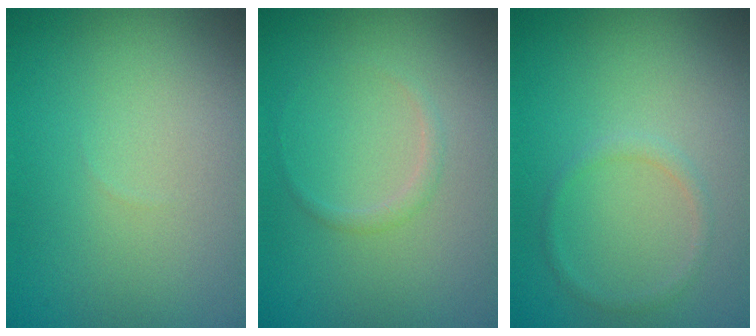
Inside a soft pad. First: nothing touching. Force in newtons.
{"total": 1.0, "press": 1.0, "slide": 0.1}
{"total": 1.0, "press": 0.9, "slide": 0.2}